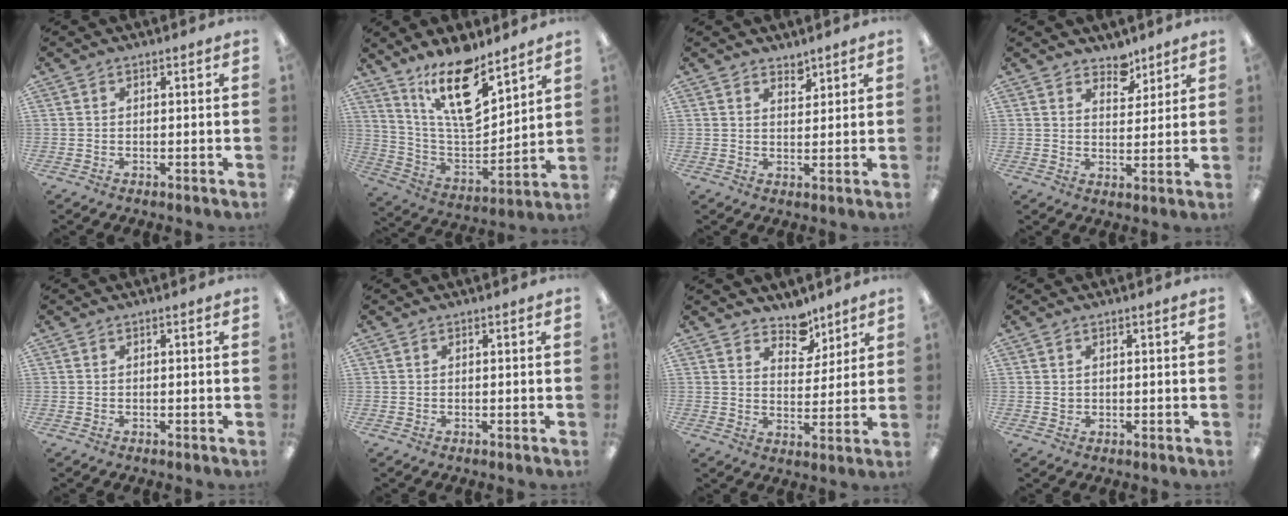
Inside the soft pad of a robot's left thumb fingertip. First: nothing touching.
{"total": 17.2, "force": [12.2, 6.0, 10.5], "torque": [-0.185, -0.080, 0.213]}
{"total": 2.9, "force": [2.7, 1.1, 0.5], "torque": [0.012, -0.023, 0.045]}
{"total": 6.1, "force": [5.0, 3.2, 1.6], "torque": [-0.005, -0.034, 0.087]}
{"total": 0.0}
{"total": 0.0}
{"total": 7.6, "force": [6.3, 3.9, 1.6], "torque": [-0.017, -0.045, 0.113]}
{"total": 0.9, "force": [0.4, 0.7, 0.2], "torque": [-0.006, 0.002, 0.008]}